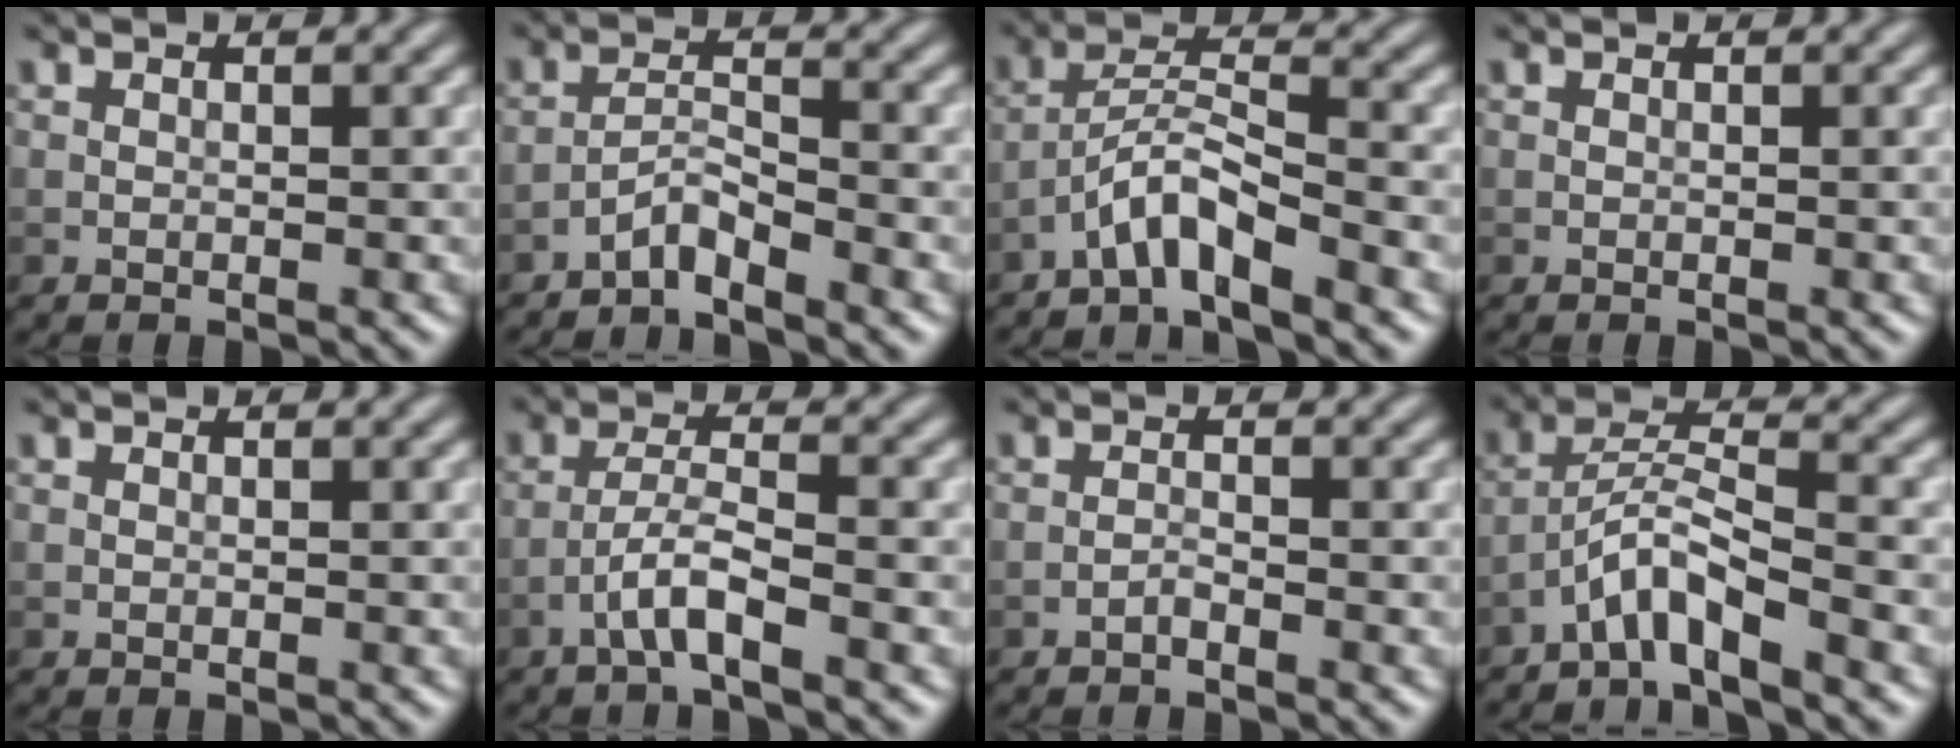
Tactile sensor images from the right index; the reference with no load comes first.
{"total": 2.4, "force": [-2.1, 0.3, 1.1], "torque": [-0.022, 0.011, -0.046]}
{"total": 4.0, "force": [-3.1, 0.4, 2.6], "torque": [-0.049, 0.014, -0.065]}
{"total": 0.0}
{"total": 0.0}
{"total": 3.3, "force": [-2.0, 0.4, 2.6], "torque": [-0.050, 0.013, -0.042]}
{"total": 0.8, "force": [-0.7, 0.0, 0.4], "torque": [-0.008, 0.004, -0.016]}
{"total": 4.2, "force": [-3.1, 0.4, 2.7], "torque": [-0.053, 0.014, -0.066]}